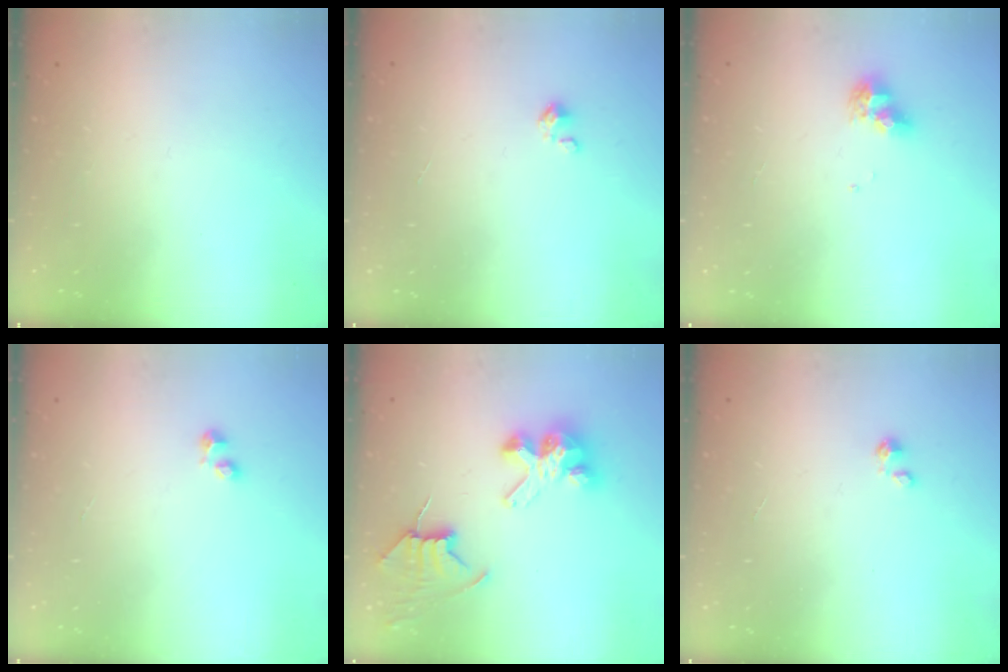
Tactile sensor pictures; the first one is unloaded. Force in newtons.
{"total": 0.0}
{"total": 8.8, "press": 8.7, "slide": 0.9}
{"total": 2.4, "press": 2.4, "slide": 0.4}
{"total": 9.4, "press": 9.4, "slide": 0.7}
{"total": 0.0}